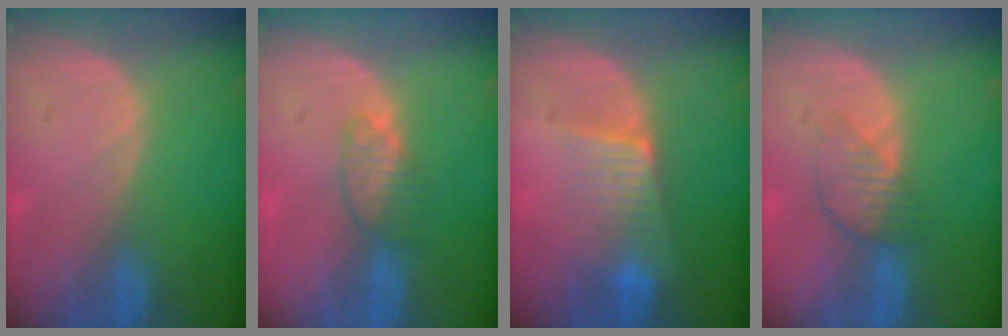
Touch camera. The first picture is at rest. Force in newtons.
{"total": 3.4, "press": 3.4, "slide": 0.2}
{"total": 6.5, "press": 5.8, "slide": 3.1}
{"total": 3.9, "press": 3.6, "slide": 1.4}